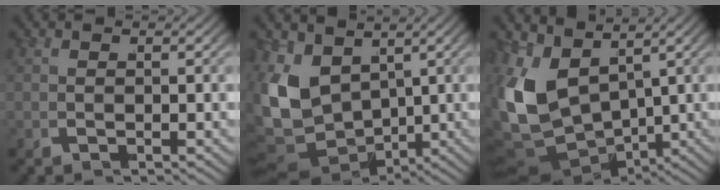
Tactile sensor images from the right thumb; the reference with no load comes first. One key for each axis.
{"total": 10.2, "fx": -1.6, "fy": 7.7, "fz": 6.6, "tx": -0.180, "ty": -0.062, "tz": 0.001}
{"total": 11.0, "fx": -0.9, "fy": 8.1, "fz": 7.5, "tx": -0.194, "ty": -0.051, "tz": 0.007}